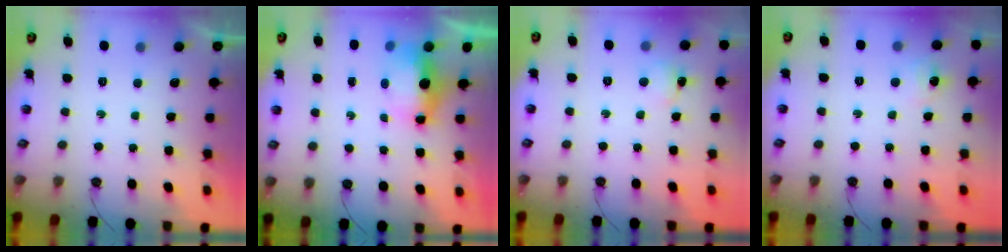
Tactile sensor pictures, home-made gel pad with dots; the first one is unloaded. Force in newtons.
{"total": 12.9, "press": 8.4, "slide": 9.7}
{"total": 2.7, "press": 2.6, "slide": 0.7}
{"total": 5.7, "press": 5.6, "slide": 0.8}